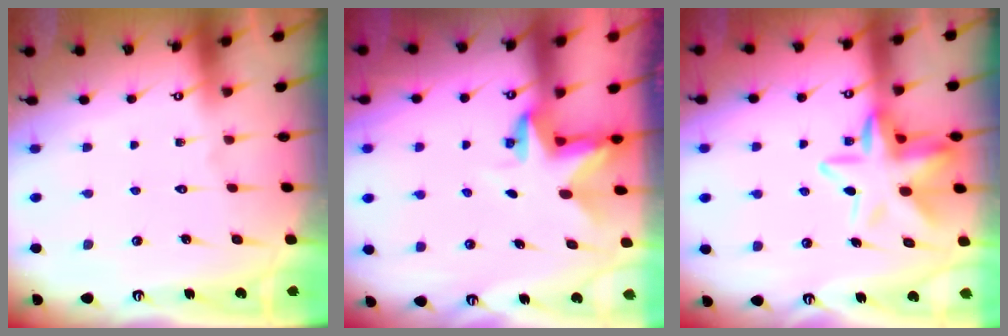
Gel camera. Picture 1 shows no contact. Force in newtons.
{"total": 2.9, "press": 2.9, "slide": 0.2}
{"total": 12.7, "press": 12.6, "slide": 1.8}